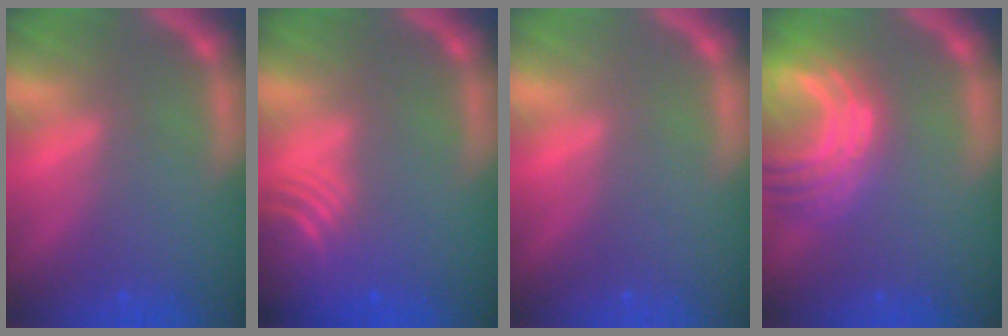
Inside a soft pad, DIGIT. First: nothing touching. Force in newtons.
{"total": 7.0}
{"total": 0.0}
{"total": 8.1}